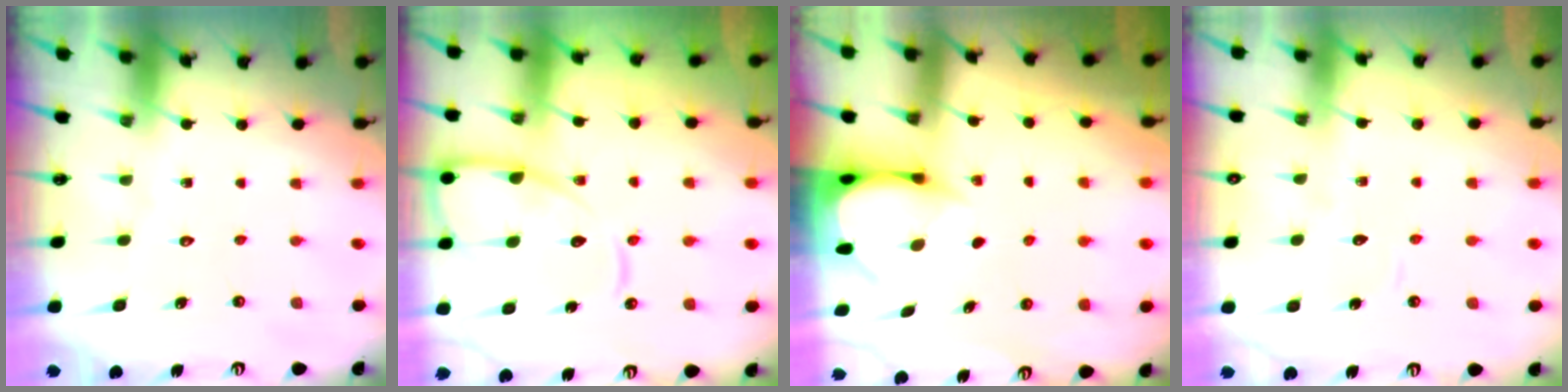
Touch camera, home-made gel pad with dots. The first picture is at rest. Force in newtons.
{"total": 11.5, "press": 11.4, "slide": 1.2}
{"total": 3.2, "press": 3.2, "slide": 0.3}
{"total": 2.9, "press": 2.9, "slide": 0.3}